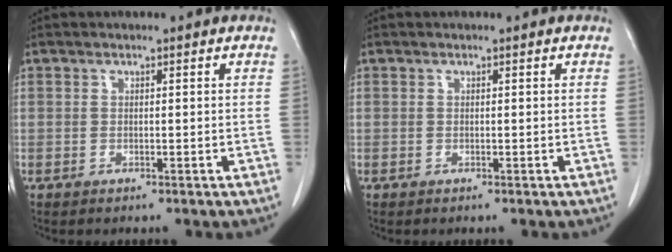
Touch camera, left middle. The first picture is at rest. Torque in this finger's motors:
{"motor_torque": [0.00, 0.00, -0.06, 0.00]}